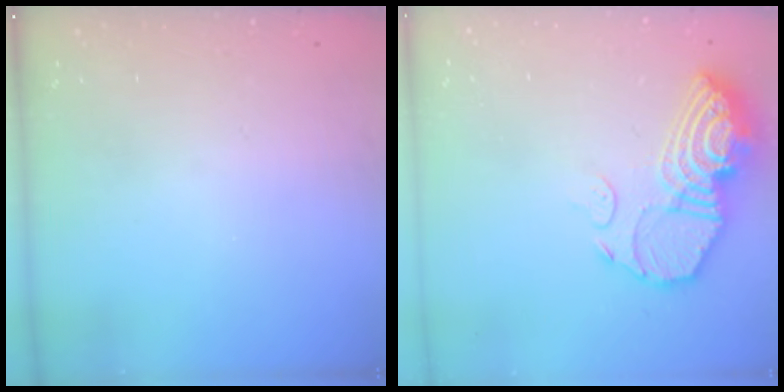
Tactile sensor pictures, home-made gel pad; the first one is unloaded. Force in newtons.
{"total": 13.9, "press": 13.8, "slide": 1.3}